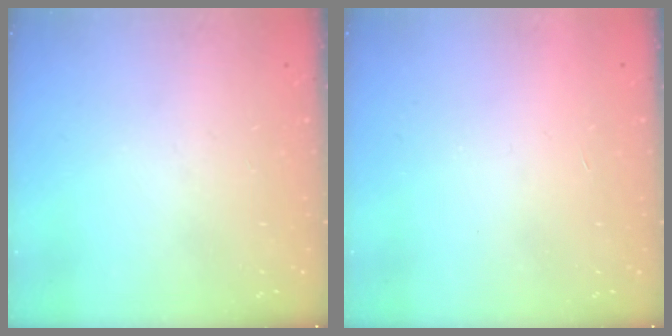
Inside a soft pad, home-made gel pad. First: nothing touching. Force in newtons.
{"total": 1.7, "press": 1.7, "slide": 0.1}